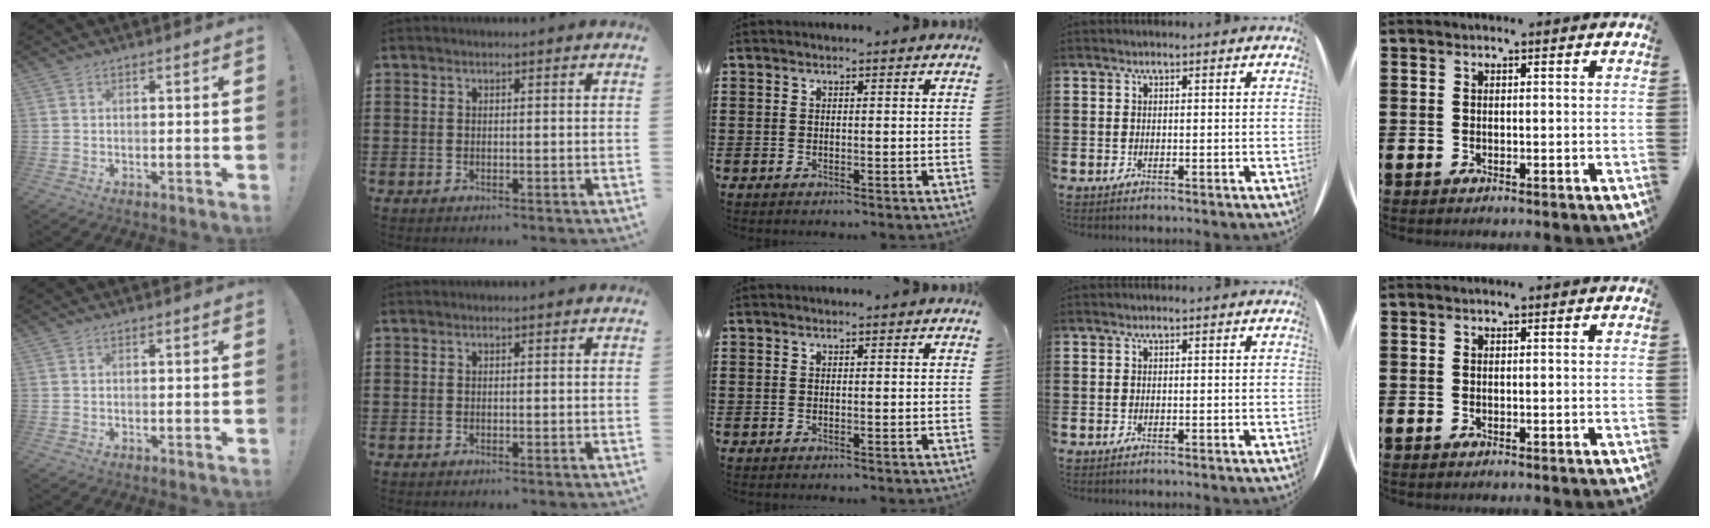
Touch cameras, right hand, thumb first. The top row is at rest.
{}